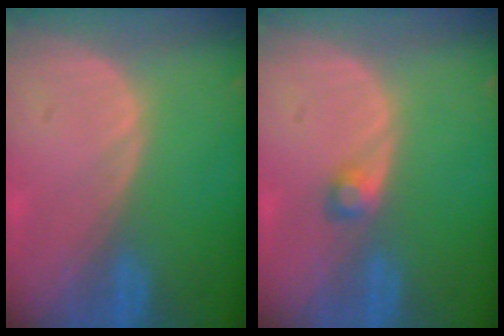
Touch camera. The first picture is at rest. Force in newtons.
{"total": 1.8, "press": 1.7, "slide": 0.3}